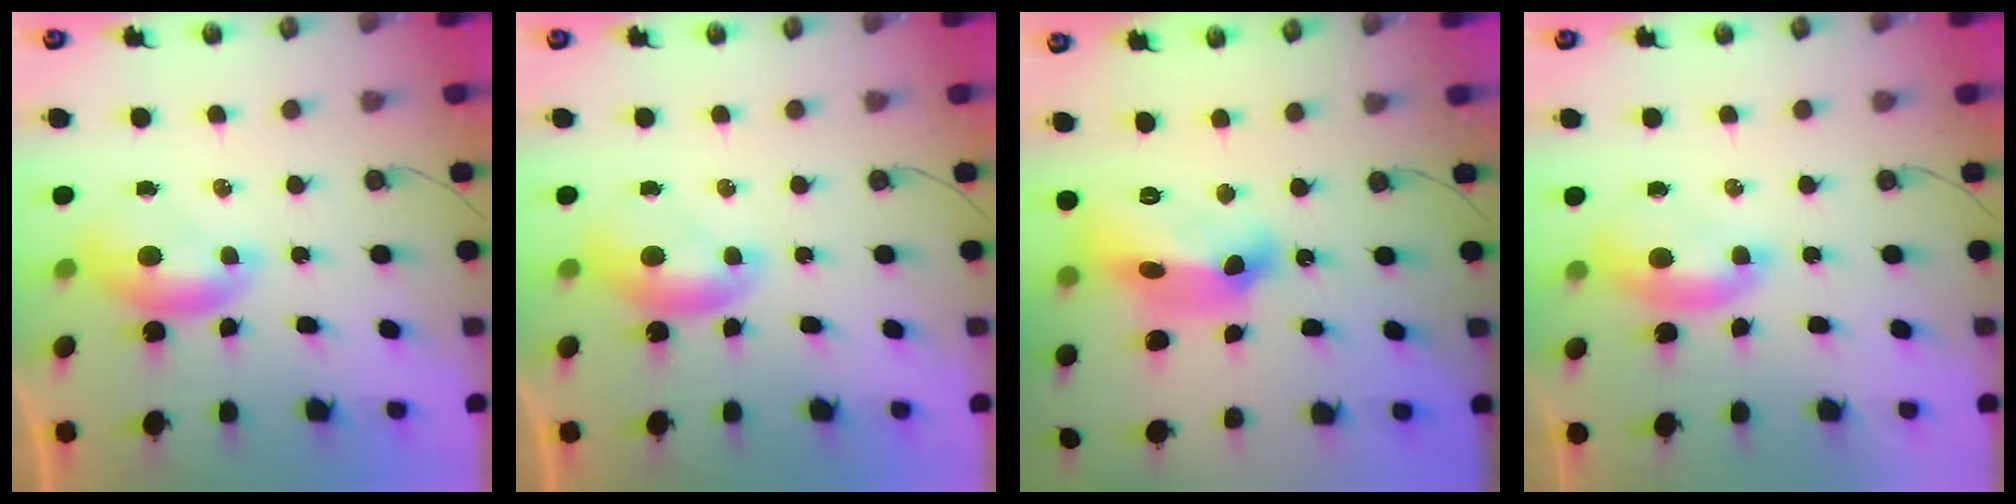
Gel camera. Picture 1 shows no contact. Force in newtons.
{"total": 0.0}
{"total": 13.1, "press": 13.0, "slide": 1.5}
{"total": 1.6, "press": 1.5, "slide": 0.6}